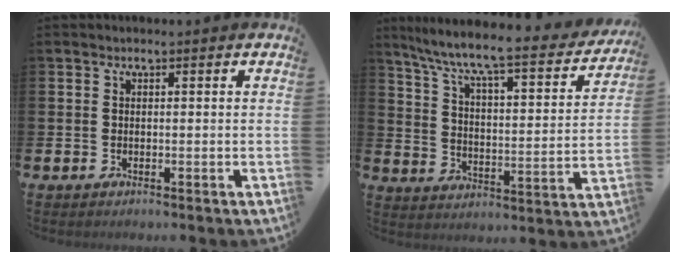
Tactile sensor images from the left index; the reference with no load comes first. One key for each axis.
{"total": 8.0, "fx": 6.9, "fy": 1.2, "fz": 3.9, "tx": -0.105, "ty": -0.053, "tz": 0.108}